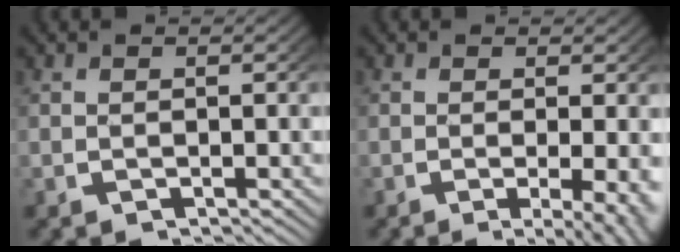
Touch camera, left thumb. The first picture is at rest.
{"total": 5.0, "force": [-2.0, 1.6, 4.3], "torque": [-0.066, -0.022, -0.021]}